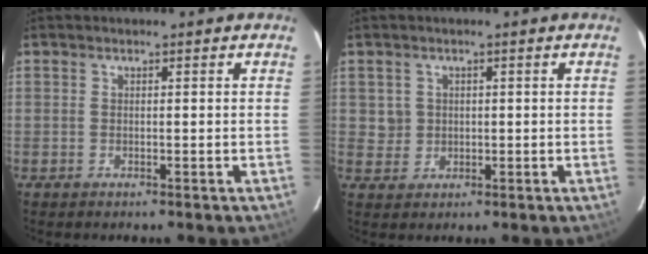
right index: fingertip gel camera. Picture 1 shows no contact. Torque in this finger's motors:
{"motor_torque": [0.08, 0.03, 0.08, 0.00]}